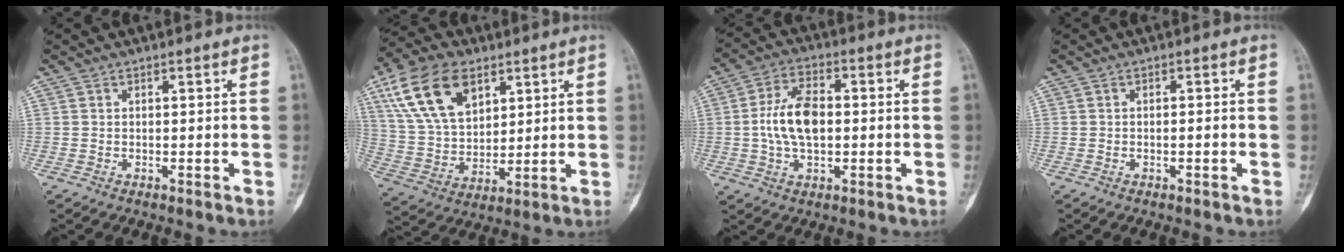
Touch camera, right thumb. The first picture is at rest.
{"total": 16.6, "force": [7.9, 9.7, 10.9], "torque": [-0.188, -0.018, 0.156]}
{"total": 10.3, "force": [0.0, 5.7, 8.5], "torque": [-0.158, 0.014, -0.004]}
{"total": 0.9, "force": [-0.3, 0.2, 0.8], "torque": [-0.015, 0.006, -0.003]}